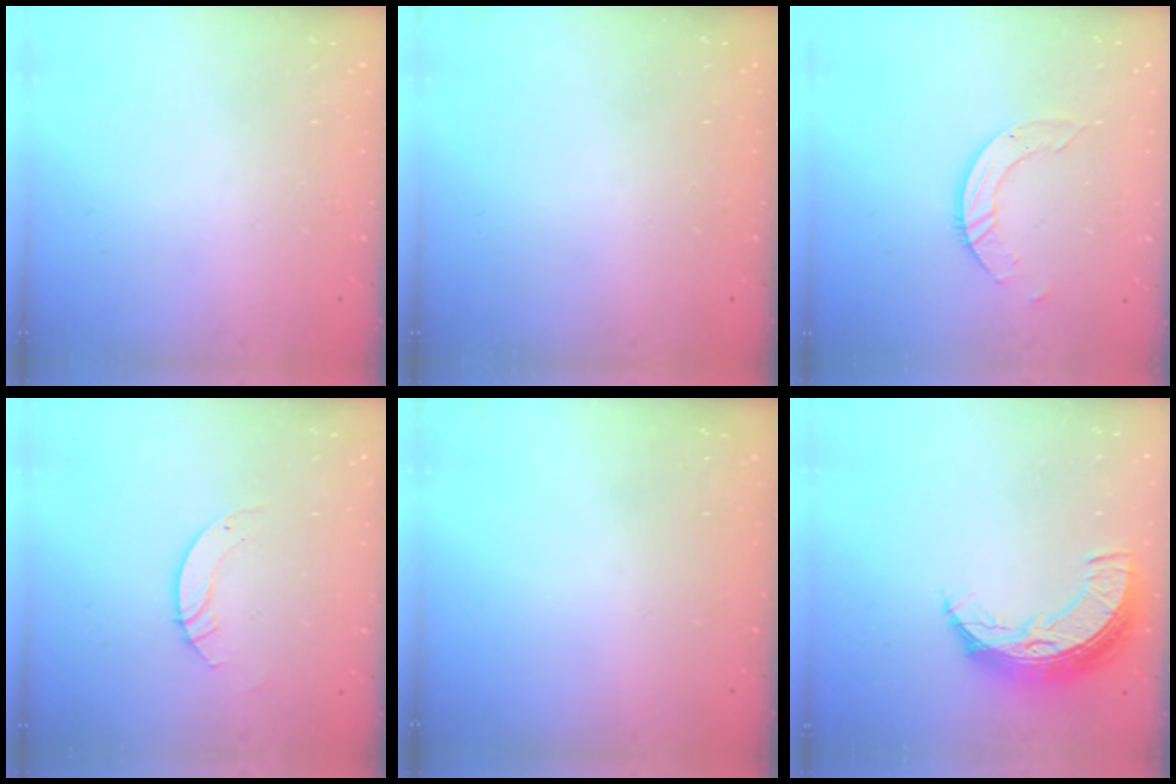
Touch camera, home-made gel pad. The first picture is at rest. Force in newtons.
{"total": 0.0}
{"total": 5.8, "press": 5.8, "slide": 0.1}
{"total": 3.8, "press": 3.7, "slide": 0.4}
{"total": 0.0}
{"total": 9.9, "press": 9.9, "slide": 0.7}